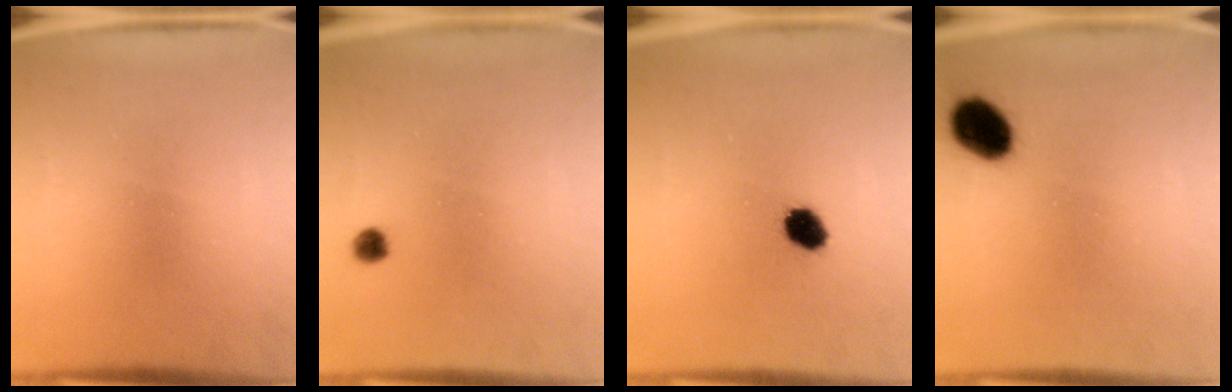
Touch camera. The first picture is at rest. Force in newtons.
{"total": 1.8}
{"total": 4.7}
{"total": 8.6}